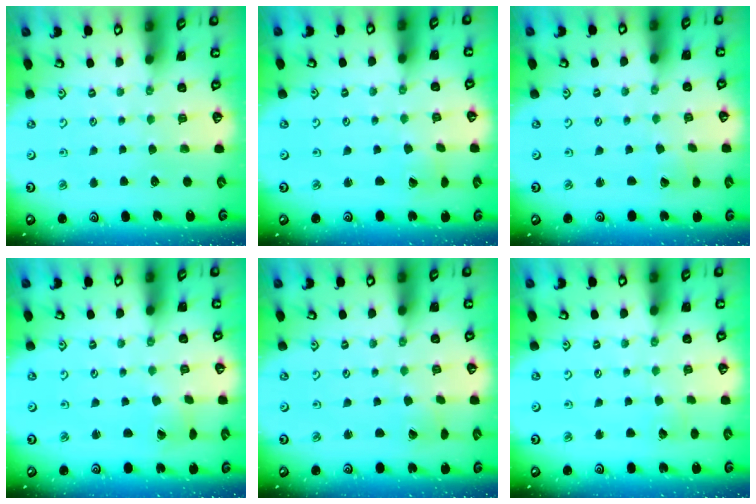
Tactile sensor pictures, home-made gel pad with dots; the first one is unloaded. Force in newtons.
{"total": 1.1, "press": 1.1, "slide": 0.1}
{"total": 1.0, "press": 1.0, "slide": 0.1}
{"total": 1.9, "press": 1.8, "slide": 0.7}
{"total": 0.6, "press": 0.6, "slide": 0.0}
{"total": 1.7, "press": 1.7, "slide": 0.1}